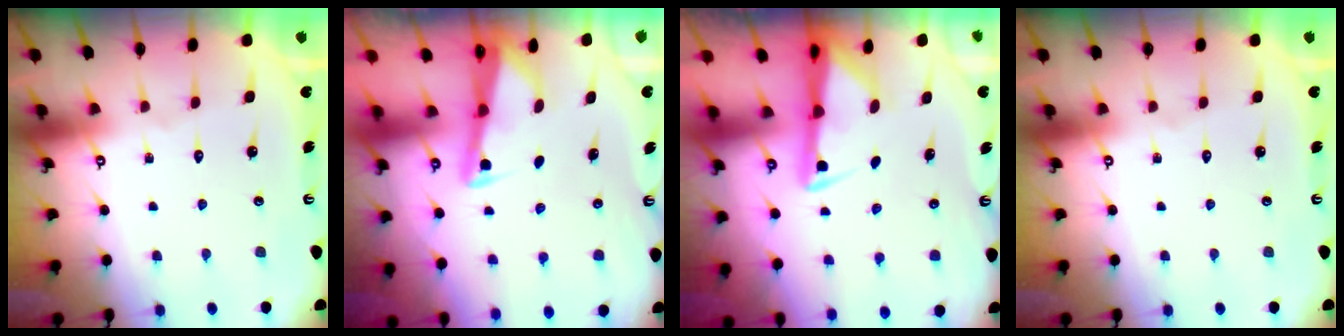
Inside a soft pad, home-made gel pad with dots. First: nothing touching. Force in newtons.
{"total": 2.9, "press": 2.9, "slide": 0.3}
{"total": 2.9, "press": 2.8, "slide": 0.6}
{"total": 0.0}